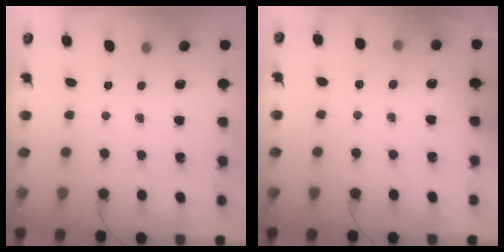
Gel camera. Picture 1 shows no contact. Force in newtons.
{"total": 6.5, "press": 6.4, "slide": 1.4}